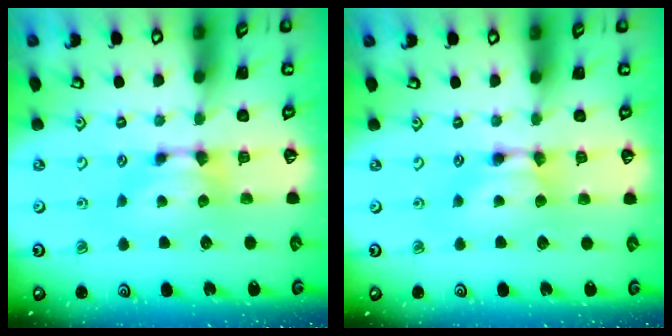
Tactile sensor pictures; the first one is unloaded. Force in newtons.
{"total": 1.7, "press": 1.7, "slide": 0.1}